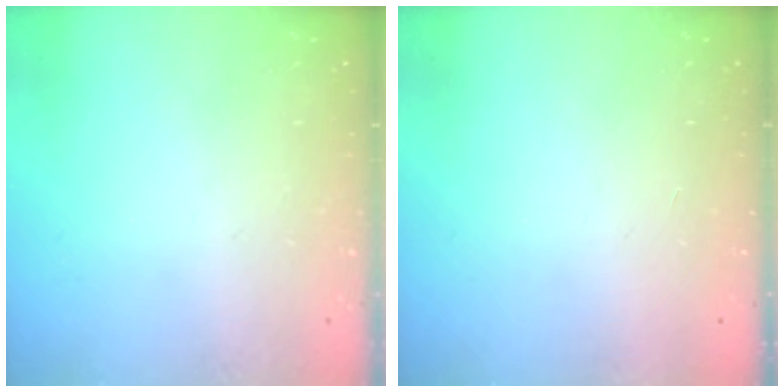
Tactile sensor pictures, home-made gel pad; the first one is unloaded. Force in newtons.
{"total": 1.5, "press": 1.5, "slide": 0.1}